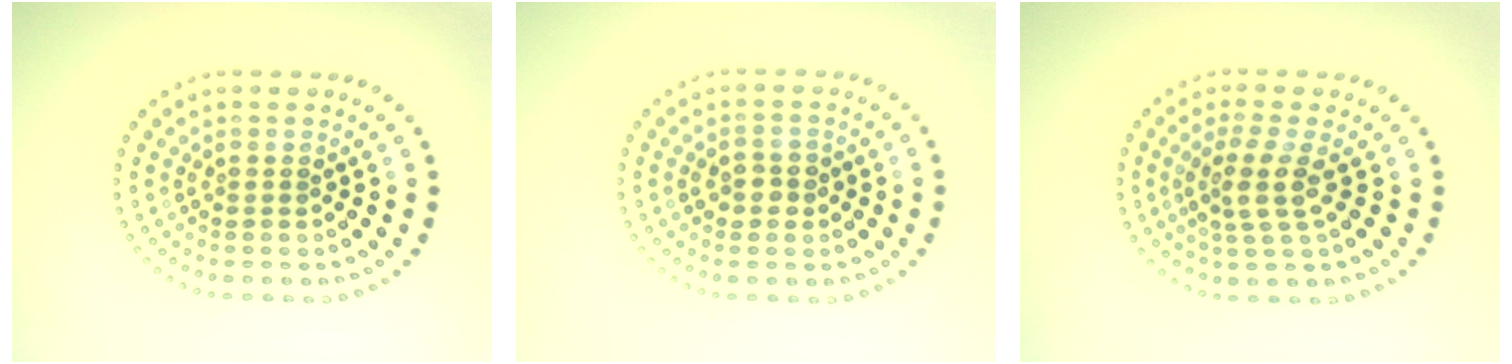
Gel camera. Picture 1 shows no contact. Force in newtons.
{"total": 1.8, "press": 1.8, "slide": 0.3}
{"total": 2.8, "press": 2.1, "slide": 1.8}